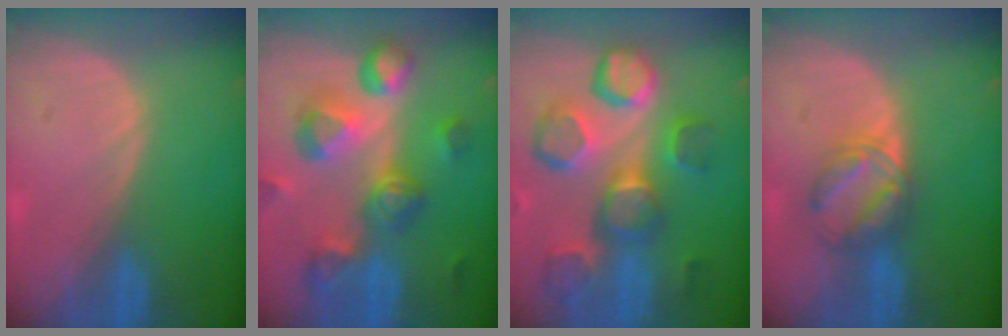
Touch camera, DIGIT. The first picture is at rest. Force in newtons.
{"total": 11.0, "press": 9.8, "slide": 4.9}
{"total": 12.5, "press": 11.1, "slide": 5.7}
{"total": 5.8, "press": 5.5, "slide": 1.8}